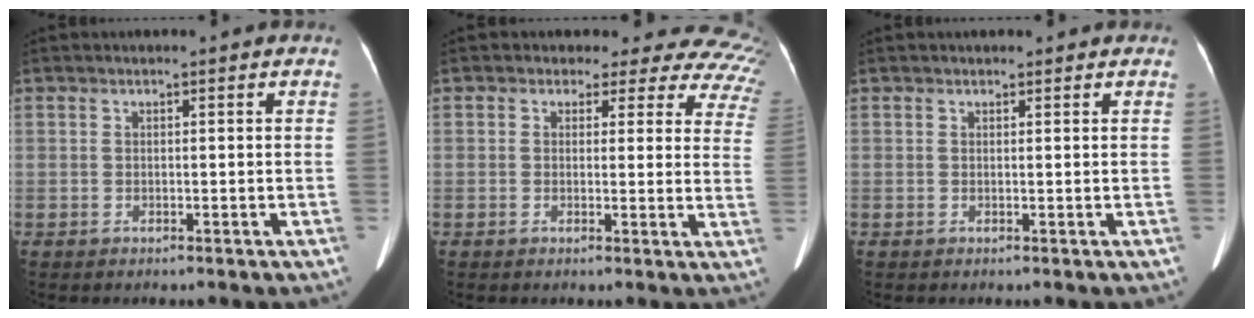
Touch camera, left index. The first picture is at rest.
{"total": 12.9, "force": [10.4, 7.0, 3.2], "torque": [-0.007, -0.030, 0.079]}
{"total": 2.6, "force": [2.3, 0.8, 1.0], "torque": [-0.009, 0.009, 0.025]}